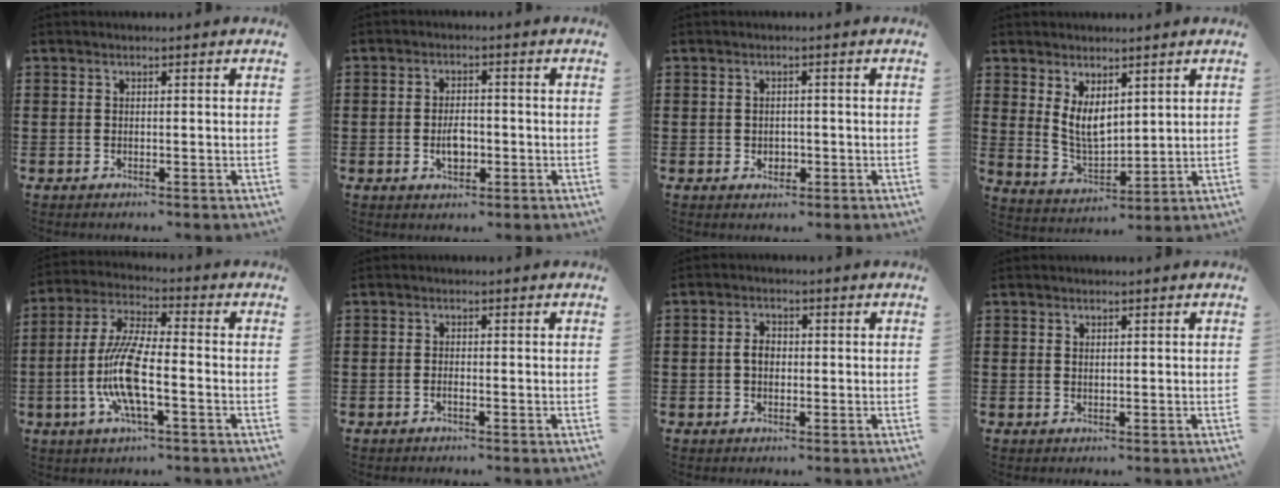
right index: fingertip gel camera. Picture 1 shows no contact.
{"total": 3.8, "force": [-0.8, 2.1, 3.1], "torque": [-0.049, -0.002, -0.015]}
{"total": 1.4, "force": [-0.3, 1.2, 0.7], "torque": [-0.016, 0.002, -0.006]}
{"total": 5.7, "force": [2.8, 3.2, 3.8], "torque": [-0.083, -0.004, 0.055]}
{"total": 10.3, "force": [-2.7, 2.5, 9.6], "torque": [-0.221, -0.018, -0.059]}
{"total": 0.8, "force": [-0.6, -0.1, 0.5], "torque": [-0.014, -0.007, -0.008]}
{"total": 2.5, "force": [-0.1, 1.6, 1.9], "torque": [-0.037, 0.006, -0.003]}
{"total": 0.6, "force": [0.4, 0.4, 0.2], "torque": [-0.005, 0.002, 0.007]}